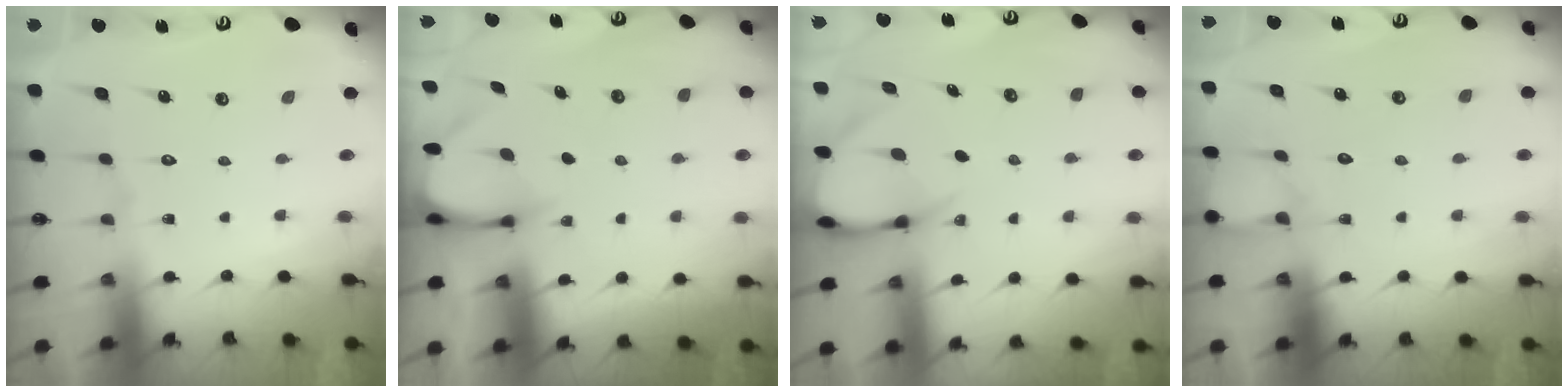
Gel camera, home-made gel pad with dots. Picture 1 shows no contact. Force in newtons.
{"total": 3.4, "press": 3.4, "slide": 0.3}
{"total": 6.0, "press": 6.0, "slide": 0.8}
{"total": 6.0, "press": 6.0, "slide": 0.5}